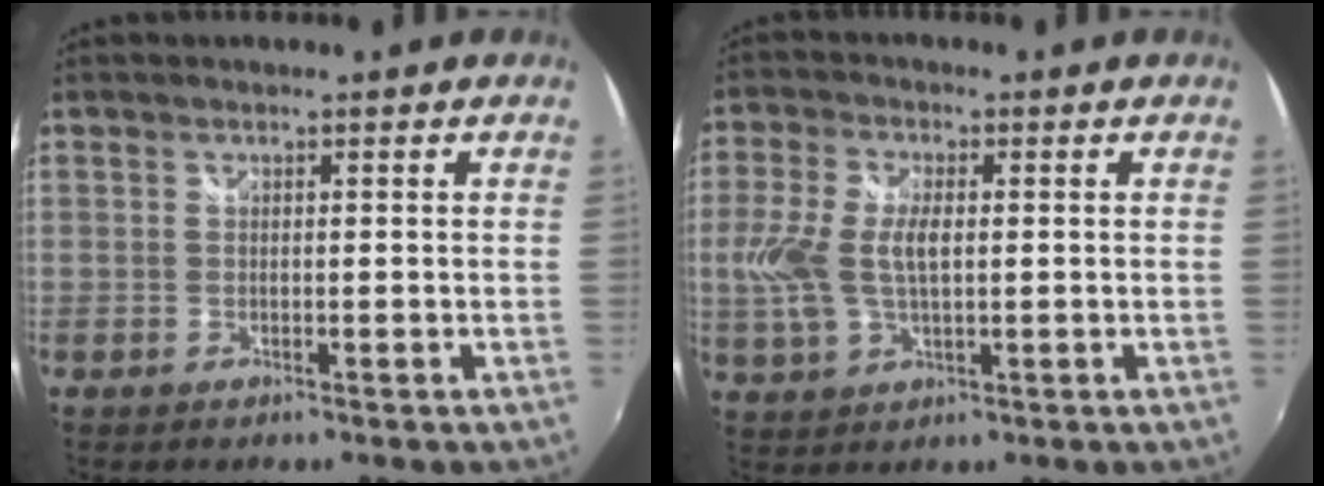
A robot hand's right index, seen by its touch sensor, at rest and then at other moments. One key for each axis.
{"total": 9.4, "fx": 0.0, "fy": 4.6, "fz": 8.2, "tx": -0.175, "ty": 0.001, "tz": 0.000}